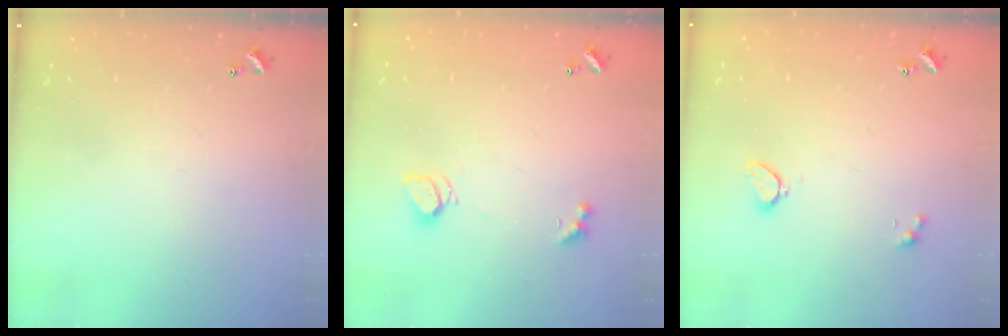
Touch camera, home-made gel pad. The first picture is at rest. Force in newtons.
{"total": 2.0, "press": 1.9, "slide": 0.5}
{"total": 2.1, "press": 2.0, "slide": 0.5}